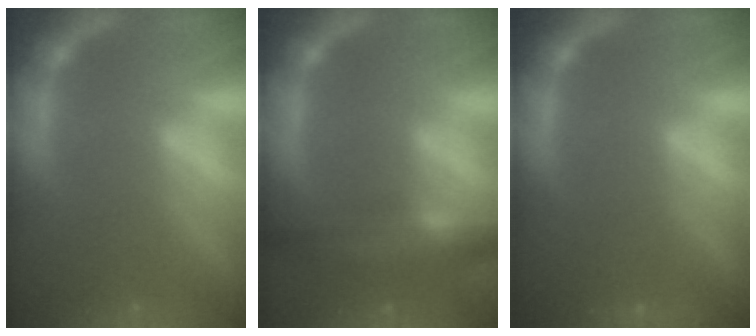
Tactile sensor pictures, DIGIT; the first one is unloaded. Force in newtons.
{"total": 5.9}
{"total": 0.9}